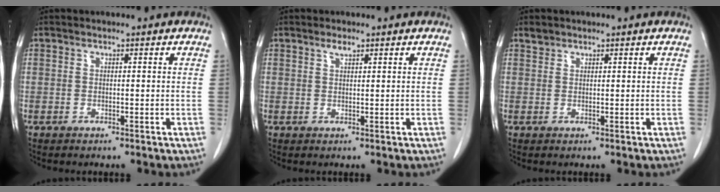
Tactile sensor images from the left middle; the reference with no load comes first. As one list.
[{"total": 1.1, "force": [0.8, 0.3, 0.6], "torque": [-0.019, -0.002, 0.016]}, {"total": 1.0, "force": [0.9, 0.4, 0.0], "torque": [0.001, 0.004, 0.016]}]